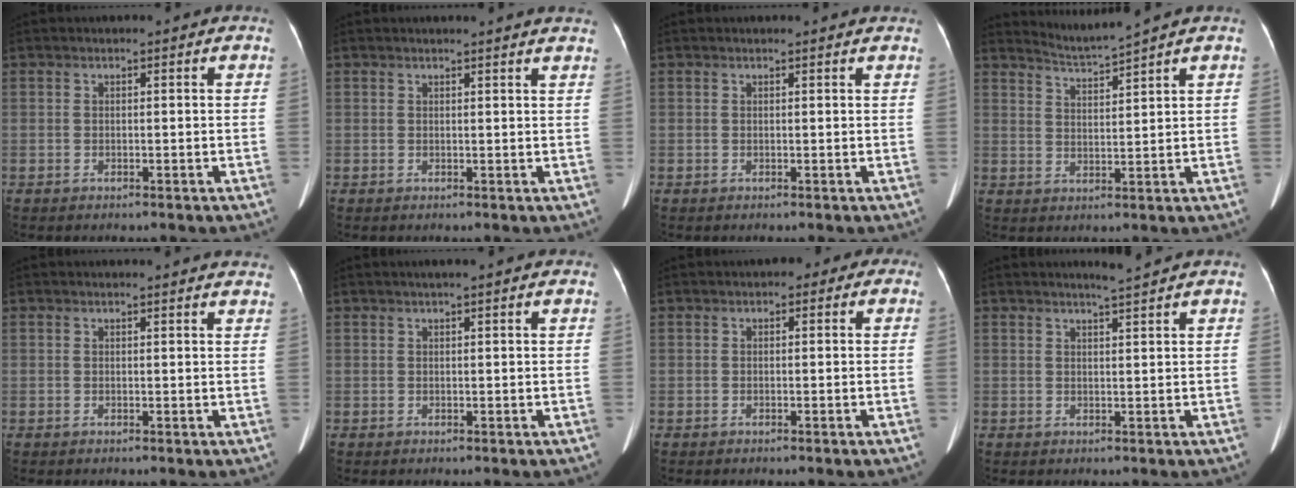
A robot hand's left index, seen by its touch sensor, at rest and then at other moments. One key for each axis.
{"total": 5.4, "fx": 5.1, "fy": -0.2, "fz": 1.8, "tx": -0.020, "ty": 0.004, "tz": 0.036}
{"total": 2.7, "fx": 2.6, "fy": 0.5, "fz": 0.5, "tx": -0.013, "ty": 0.008, "tz": 0.017}
{"total": 3.9, "fx": 3.5, "fy": -1.9, "fz": -0.3, "tx": -0.003, "ty": -0.016, "tz": 0.073}
{"total": 6.0, "fx": 5.8, "fy": 0.5, "fz": 1.3, "tx": -0.008, "ty": -0.002, "tz": 0.039}
{"total": 3.0, "fx": 2.2, "fy": 0.0, "fz": 2.1, "tx": -0.027, "ty": 0.027, "tz": 0.029}
{"total": 1.7, "fx": 0.2, "fy": 1.3, "fz": 1.1, "tx": -0.007, "ty": 0.014, "tz": -0.010}
{"total": 2.1, "fx": 1.9, "fy": -0.6, "fz": 0.6, "tx": -0.012, "ty": -0.003, "tz": 0.034}